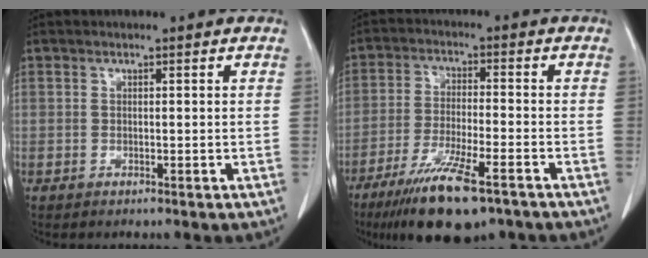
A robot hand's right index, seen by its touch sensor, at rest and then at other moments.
{"total": 12.5, "force": [-8.1, 2.3, 9.2], "torque": [-0.164, -0.027, -0.133]}